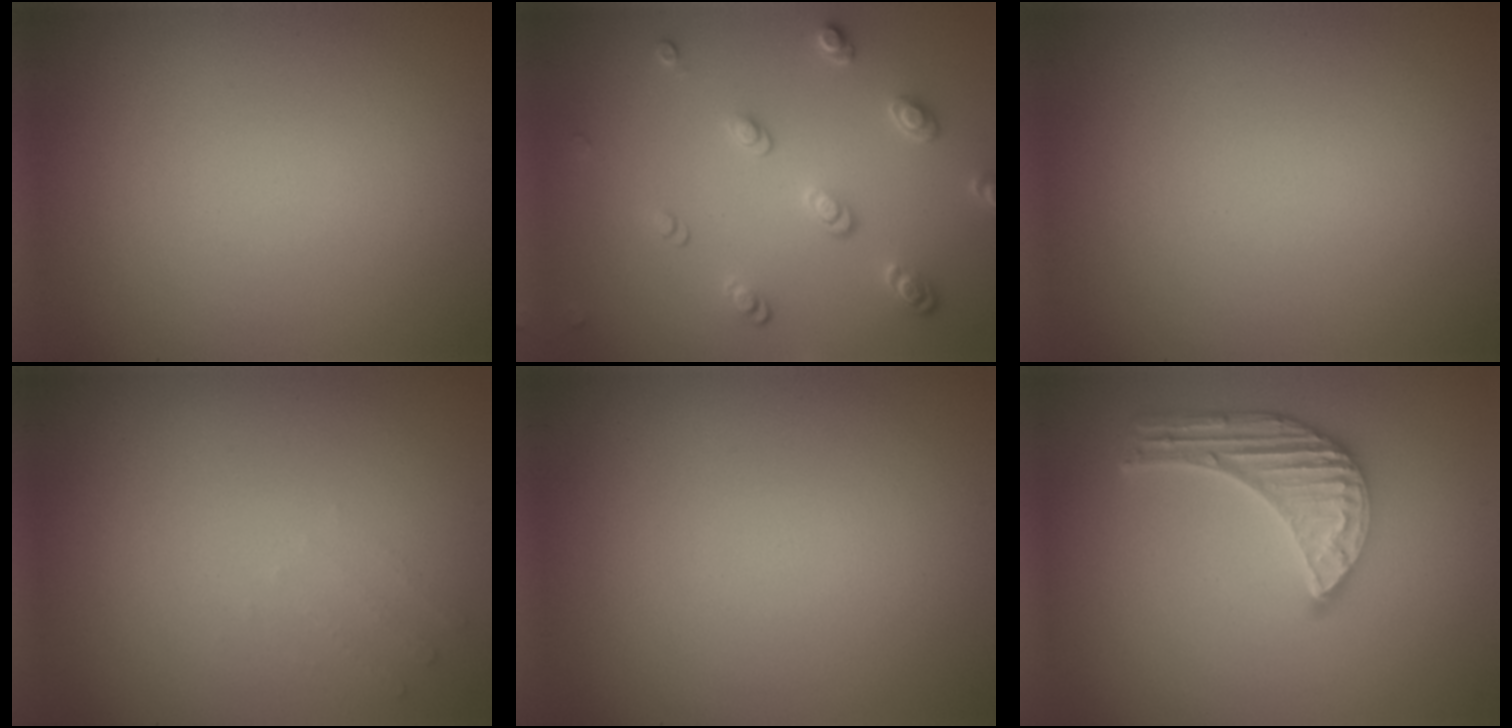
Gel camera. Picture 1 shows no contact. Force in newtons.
{"total": 2.8, "press": 2.5, "slide": 1.1}
{"total": 0.0}
{"total": 0.8, "press": 0.8, "slide": 0.2}
{"total": 0.0}
{"total": 5.2, "press": 4.0, "slide": 3.3}